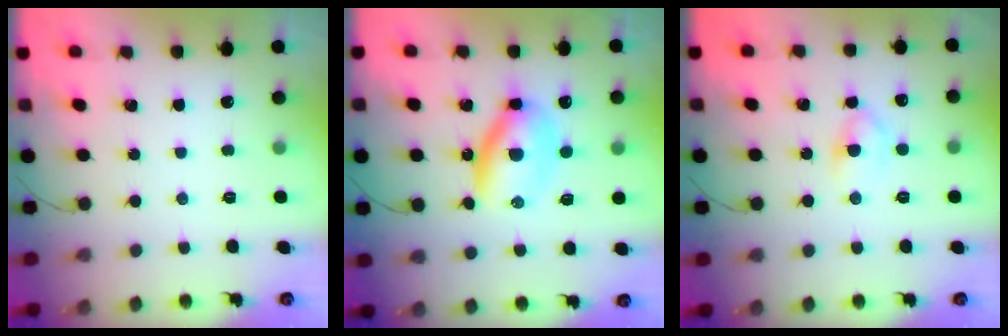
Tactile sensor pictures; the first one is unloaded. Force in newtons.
{"total": 7.1, "press": 7.1, "slide": 0.4}
{"total": 4.6, "press": 4.4, "slide": 1.5}